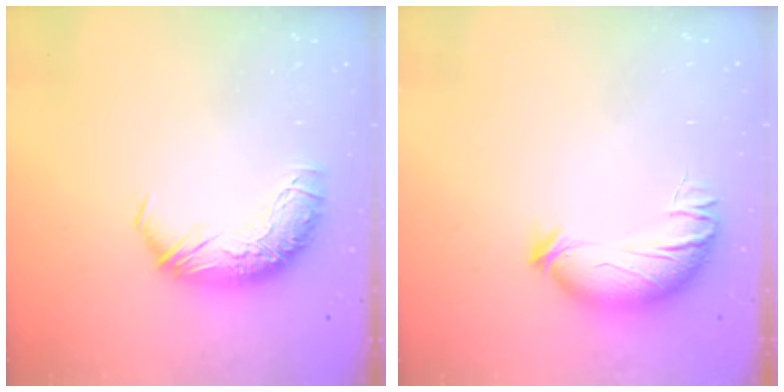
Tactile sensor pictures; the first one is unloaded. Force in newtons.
{"total": 4.4, "press": 4.1, "slide": 1.7}